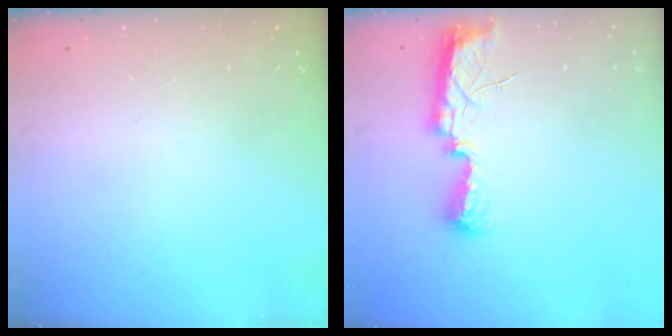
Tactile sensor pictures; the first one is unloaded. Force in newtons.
{"total": 10.0, "press": 8.9, "slide": 4.5}